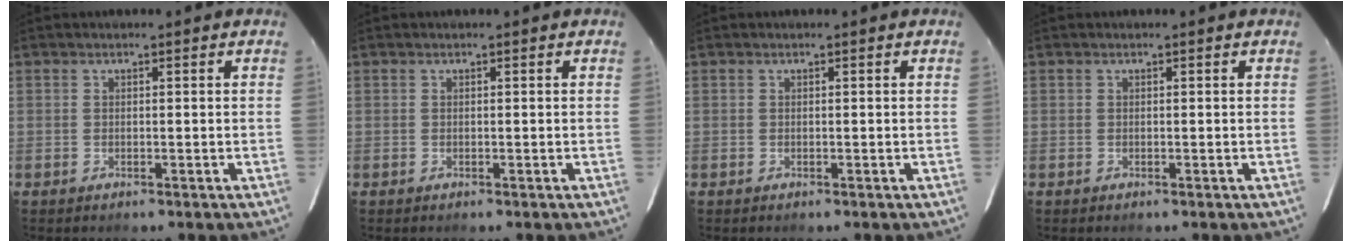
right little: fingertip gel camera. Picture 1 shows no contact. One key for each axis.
{"total": 0.0}
{"total": 0.0}
{"total": 0.0}